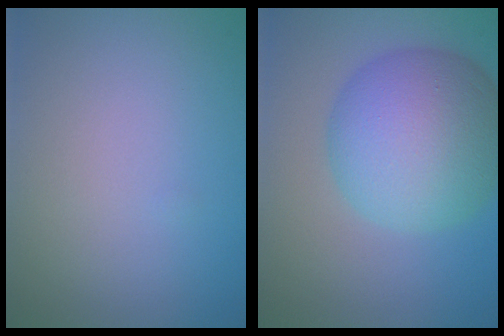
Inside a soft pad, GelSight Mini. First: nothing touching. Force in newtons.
{"total": 9.8, "press": 9.8, "slide": 0.1}